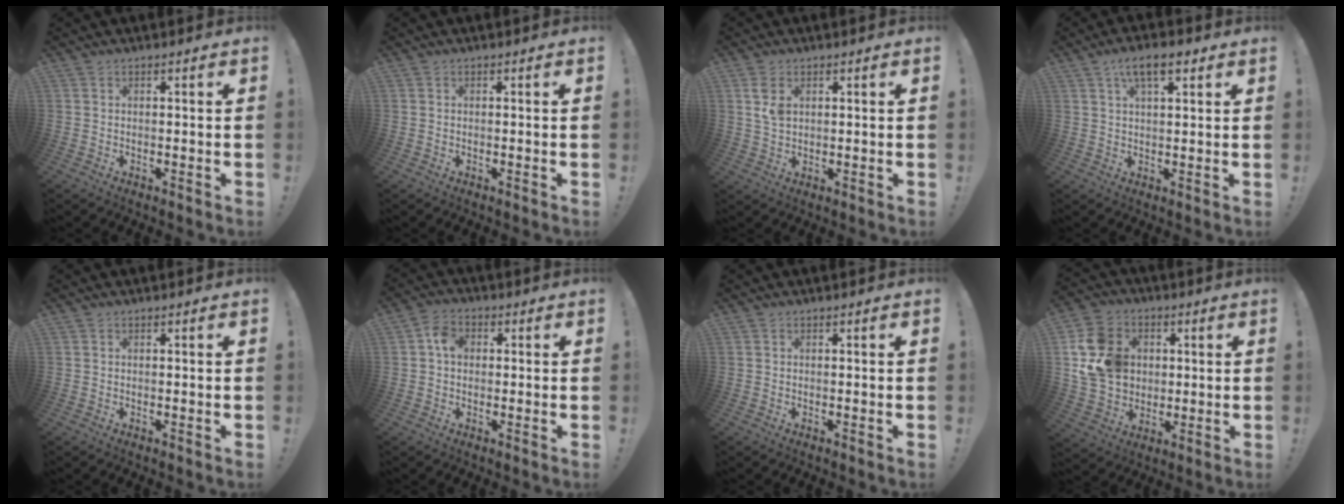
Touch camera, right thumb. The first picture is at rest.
{"total": 0.0}
{"total": 5.3, "force": [2.1, 3.3, 3.5], "torque": [-0.057, -0.008, 0.035]}
{"total": 7.3, "force": [3.8, 2.9, 5.5], "torque": [-0.087, -0.007, 0.065]}
{"total": 0.0}
{"total": 5.4, "force": [0.6, 4.0, 3.5], "torque": [-0.052, 0.011, 0.010]}
{"total": 0.0}
{"total": 16.6, "force": [2.3, 14.1, 8.4], "torque": [-0.132, -0.005, 0.051]}